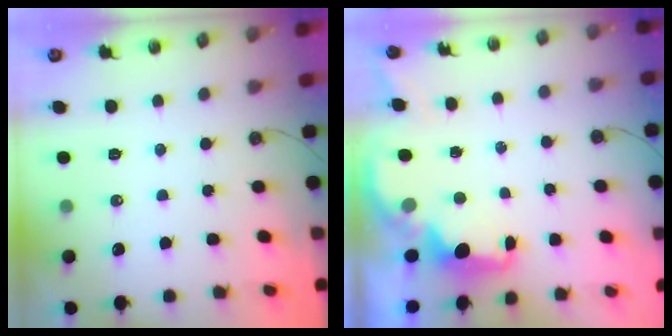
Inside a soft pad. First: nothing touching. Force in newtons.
{"total": 2.1, "press": 1.9, "slide": 0.8}